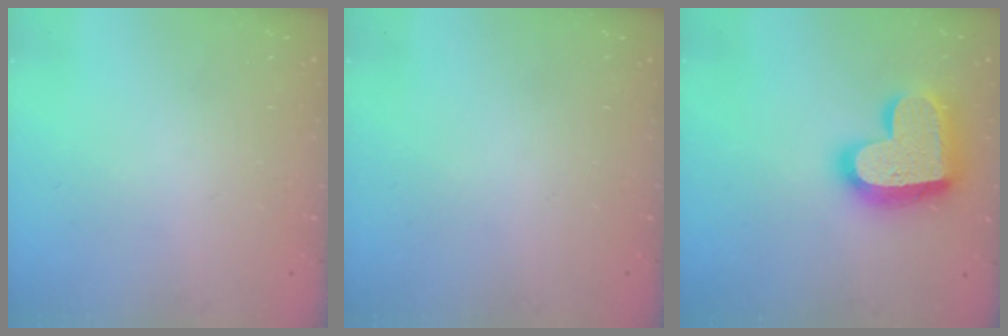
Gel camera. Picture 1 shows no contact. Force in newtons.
{"total": 0.0}
{"total": 21.7, "press": 21.6, "slide": 1.5}